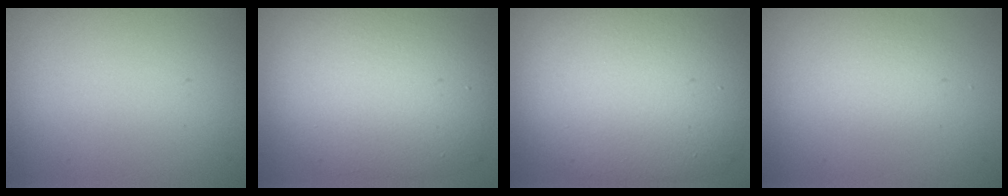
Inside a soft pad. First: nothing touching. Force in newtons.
{"total": 9.8, "press": 9.8, "slide": 0.7}
{"total": 12.7, "press": 12.6, "slide": 0.8}
{"total": 1.6, "press": 1.6, "slide": 0.1}